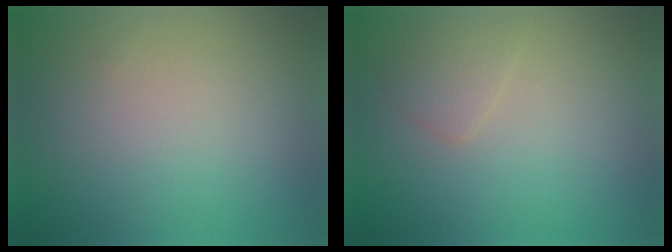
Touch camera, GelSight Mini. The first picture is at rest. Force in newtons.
{"total": 1.5, "press": 1.5, "slide": 0.1}